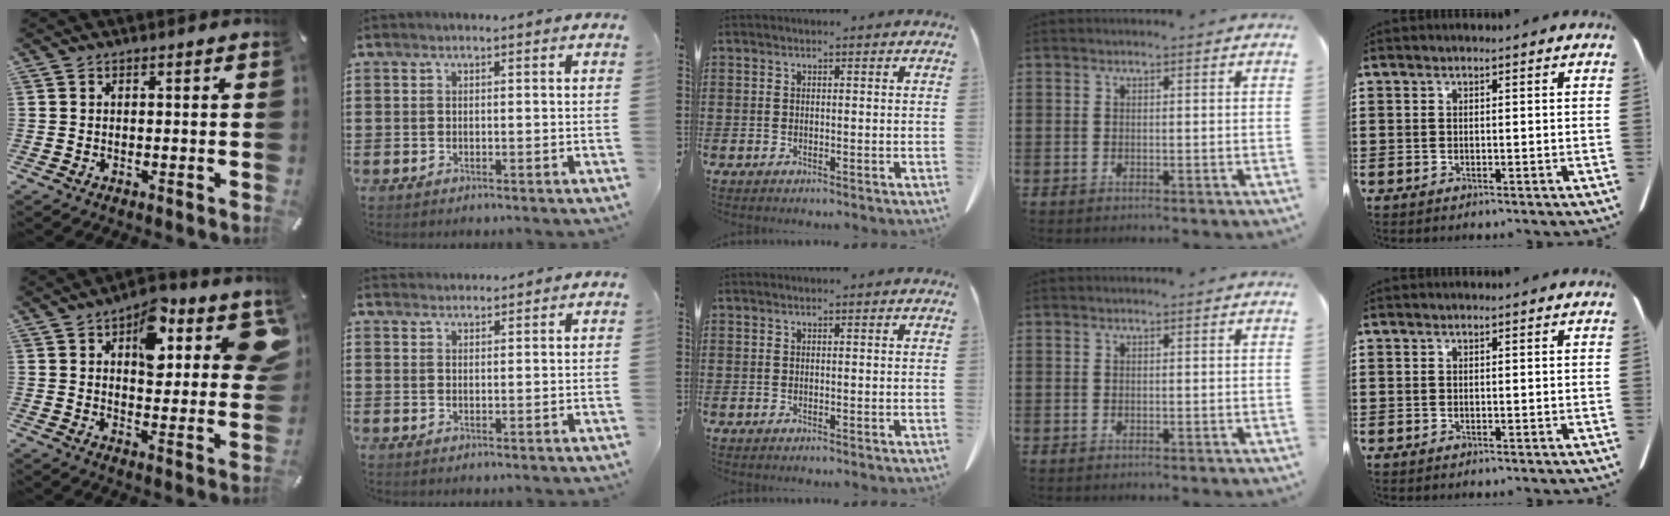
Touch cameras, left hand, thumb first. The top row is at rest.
{"thumb": {"total": 14.8, "force": [7.3, 7.8, 10.2], "torque": [-0.110, -0.039, 0.116]}, "index": {"total": 1.6, "force": [1.6, 0.2, -0.2], "torque": [-0.001, 0.003, 0.032]}}